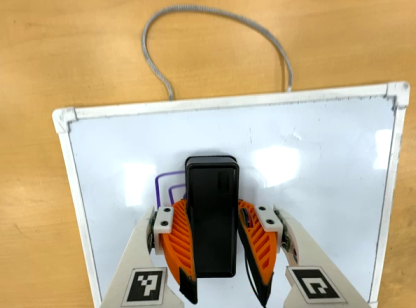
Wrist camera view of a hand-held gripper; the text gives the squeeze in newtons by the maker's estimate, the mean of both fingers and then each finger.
{"total": 14.8, "left": 15.2, "right": 14.5}